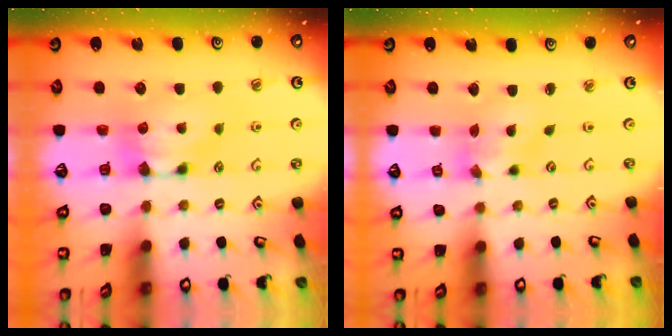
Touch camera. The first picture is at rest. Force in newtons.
{"total": 1.5, "press": 0.7, "slide": 1.3}